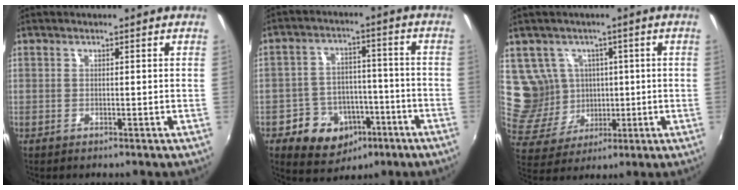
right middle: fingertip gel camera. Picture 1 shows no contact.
{"total": 12.7, "force": [-6.1, 10.0, 4.7], "torque": [-0.115, 0.028, -0.069]}
{"total": 9.5, "force": [2.2, 8.8, 2.8], "torque": [-0.070, 0.006, 0.063]}